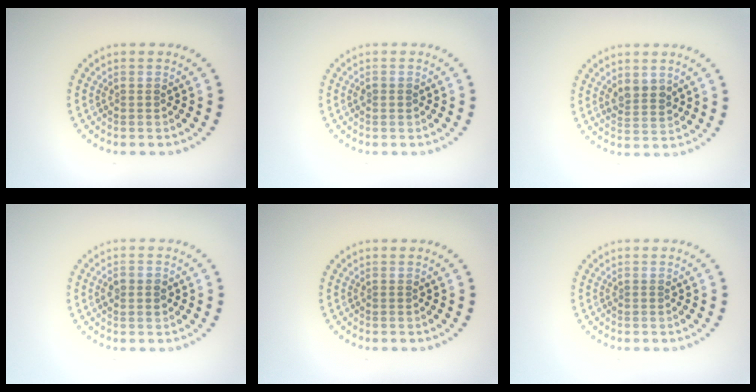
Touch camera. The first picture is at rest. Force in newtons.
{"total": 0.9, "press": 0.9, "slide": 0.1}
{"total": 2.1, "press": 1.9, "slide": 0.9}
{"total": 2.0, "press": 2.0, "slide": 0.0}
{"total": 0.0}
{"total": 0.0}